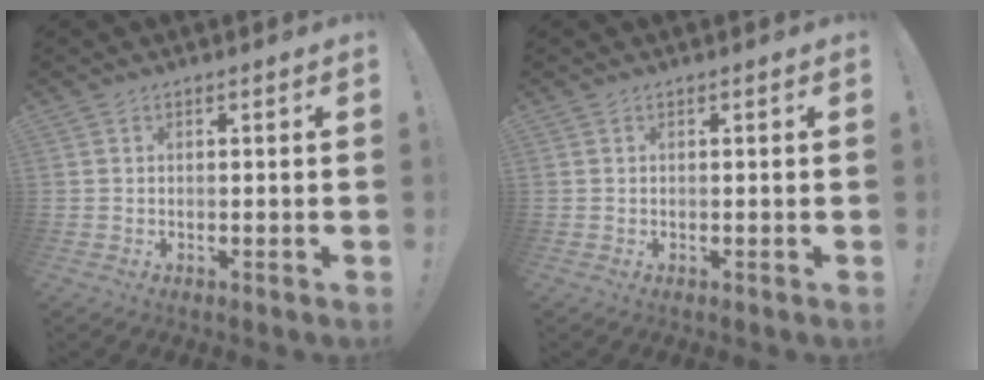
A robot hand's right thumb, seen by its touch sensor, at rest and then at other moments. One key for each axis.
{"total": 0.0}